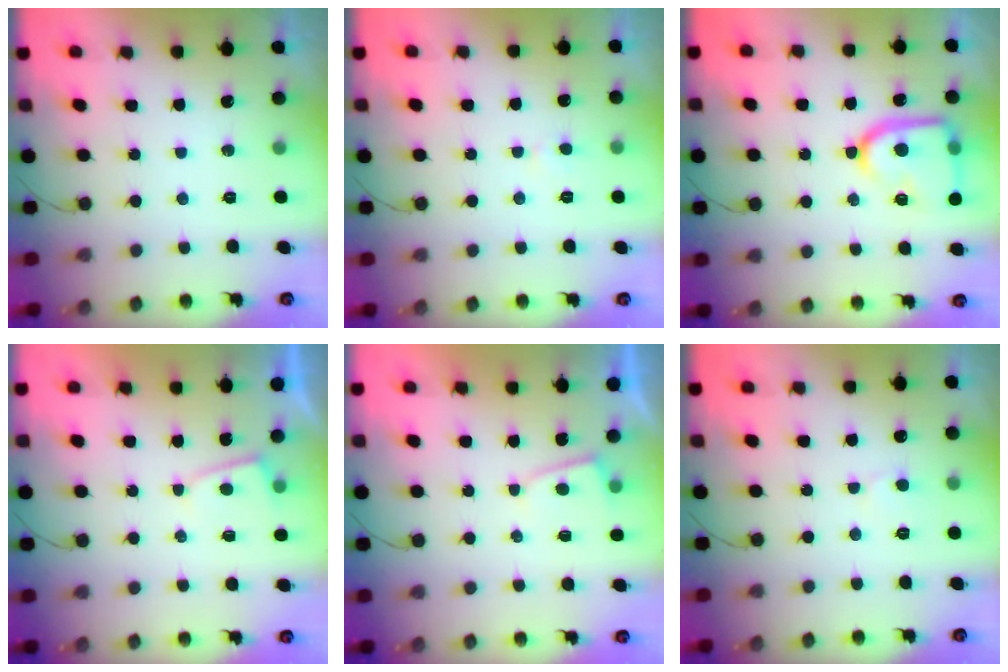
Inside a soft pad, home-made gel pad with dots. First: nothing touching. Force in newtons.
{"total": 2.8, "press": 2.8, "slide": 0.3}
{"total": 18.1, "press": 18.0, "slide": 1.7}
{"total": 2.3, "press": 2.3, "slide": 0.3}
{"total": 2.3, "press": 2.3, "slide": 0.3}
{"total": 4.3, "press": 4.2, "slide": 0.4}